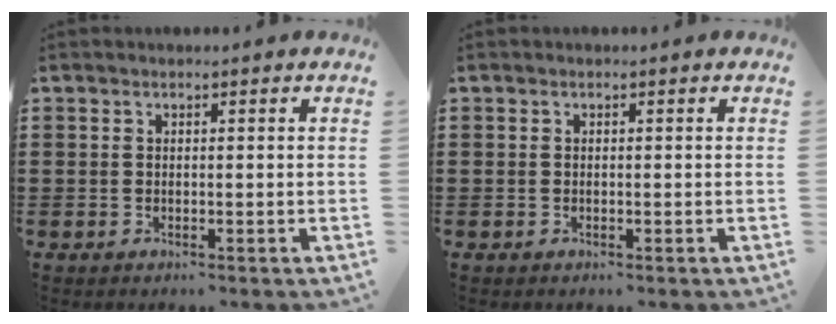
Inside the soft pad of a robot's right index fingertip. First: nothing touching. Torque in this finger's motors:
{"motor_torque": [-0.68, 1.46, 0.00, 0.00]}